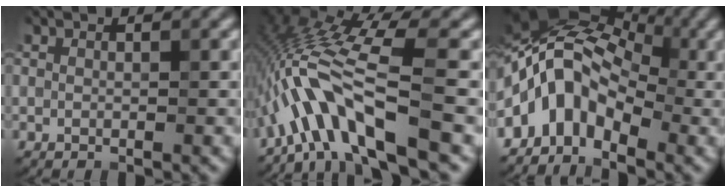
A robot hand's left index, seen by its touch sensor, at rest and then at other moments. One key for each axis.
{"total": 8.0, "fx": -3.8, "fy": 1.4, "fz": 6.9, "tx": -0.137, "ty": 0.020, "tz": -0.075}
{"total": 7.1, "fx": -2.4, "fy": 4.6, "fz": 4.9, "tx": -0.064, "ty": 0.024, "tz": -0.061}